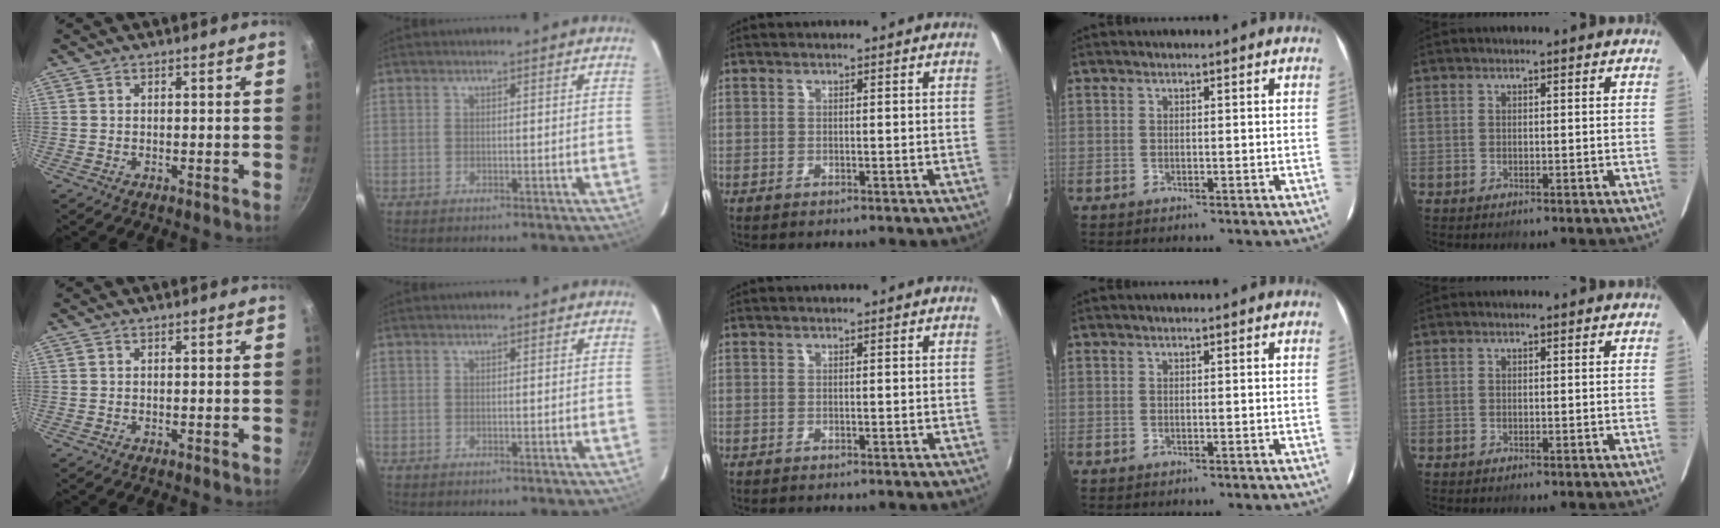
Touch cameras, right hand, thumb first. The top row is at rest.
{}